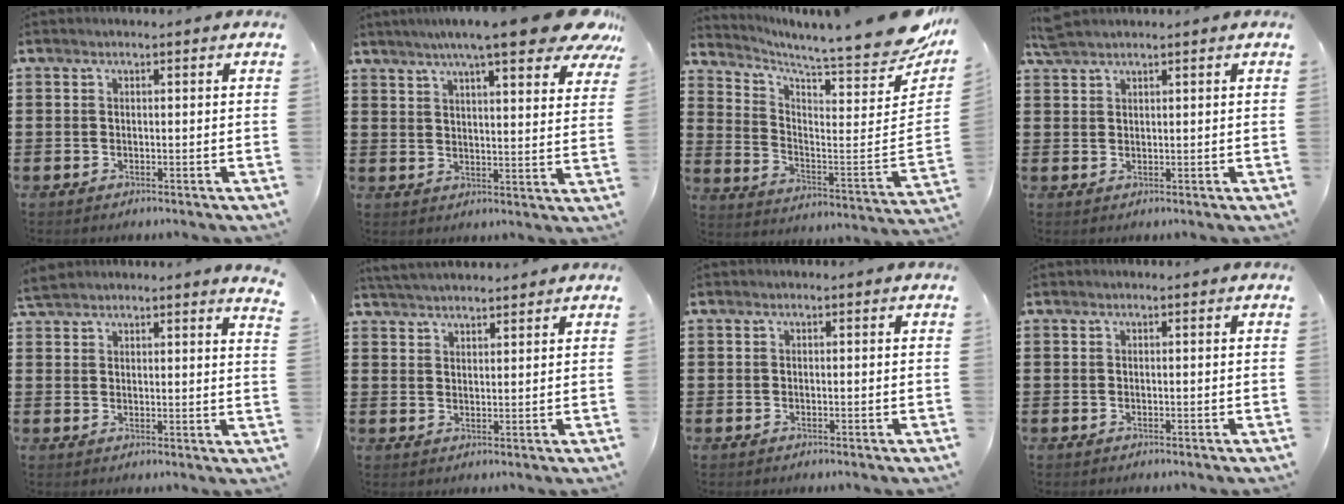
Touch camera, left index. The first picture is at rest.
{"total": 11.2, "force": [8.6, 1.2, 7.0], "torque": [-0.129, -0.026, 0.142]}
{"total": 7.3, "force": [6.5, -0.4, 3.2], "torque": [-0.070, -0.078, 0.101]}
{"total": 2.3, "force": [2.1, 0.3, 1.0], "torque": [-0.024, 0.001, 0.040]}
{"total": 3.9, "force": [3.8, -0.3, 0.8], "torque": [-0.028, -0.009, 0.073]}
{"total": 3.3, "force": [3.2, 0.1, 0.5], "torque": [-0.020, -0.007, 0.061]}
{"total": 0.0}
{"total": 0.0}